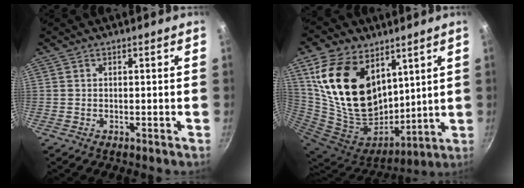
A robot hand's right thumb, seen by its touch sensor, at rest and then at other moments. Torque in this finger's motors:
{"motor_torque": [-1.92, 3.09, 1.30, 1.47, 0.22]}